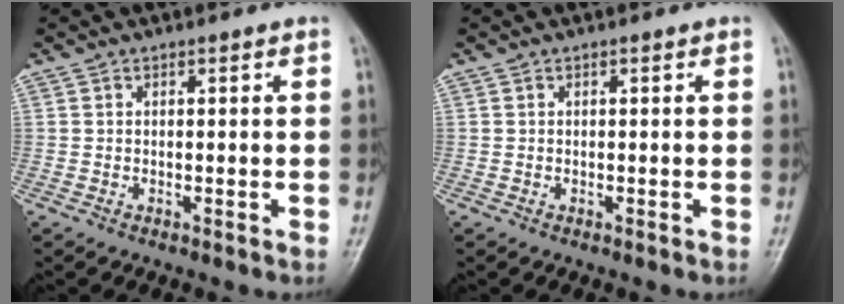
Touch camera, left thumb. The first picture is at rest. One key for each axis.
{"total": 0.0}